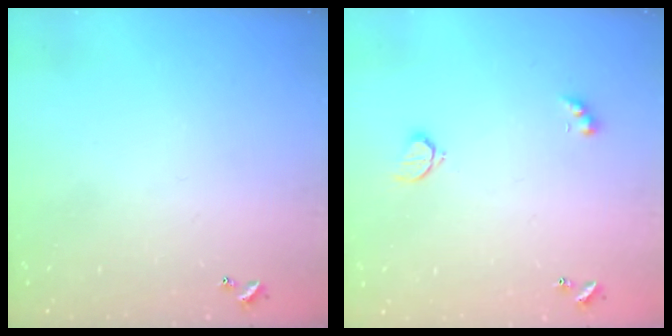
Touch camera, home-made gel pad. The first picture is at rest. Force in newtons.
{"total": 2.6, "press": 2.6, "slide": 0.5}